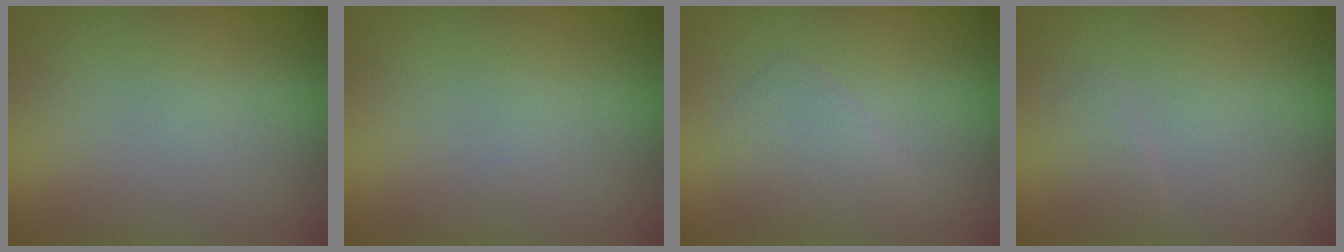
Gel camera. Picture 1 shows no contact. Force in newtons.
{"total": 0.0}
{"total": 2.1, "press": 2.1, "slide": 0.1}
{"total": 0.9, "press": 0.9, "slide": 0.0}